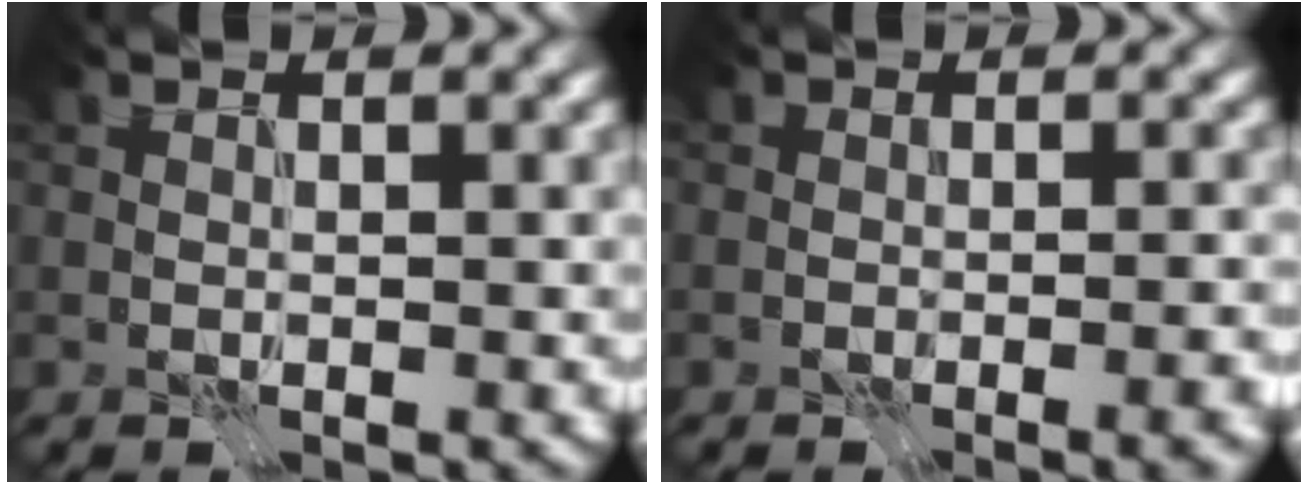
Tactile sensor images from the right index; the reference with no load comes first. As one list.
[{"total": 2.2, "force": [-0.8, 0.6, 1.9], "torque": [-0.011, 0.005, -0.012]}]